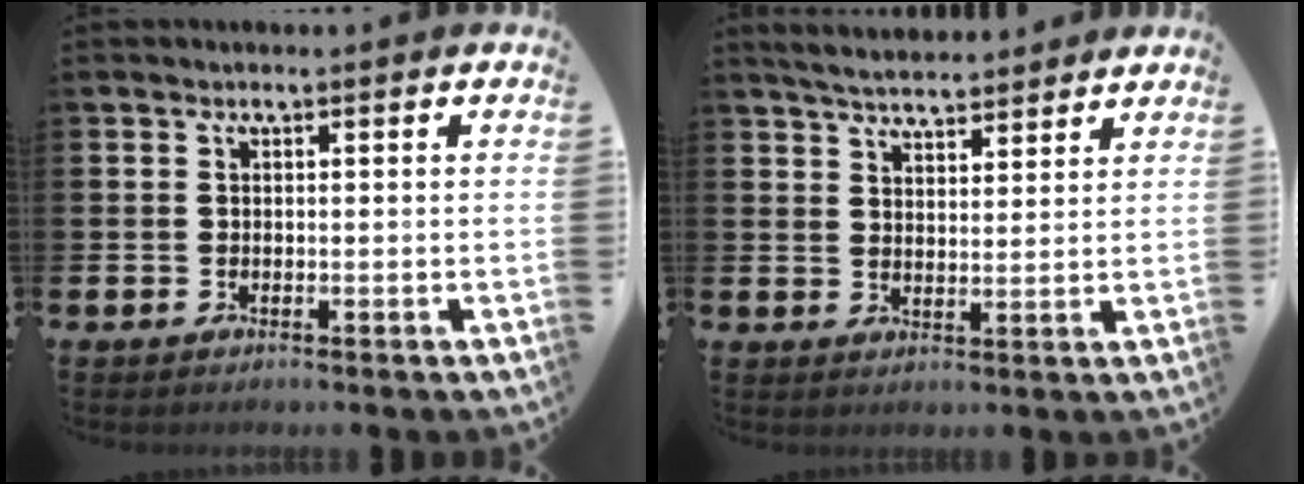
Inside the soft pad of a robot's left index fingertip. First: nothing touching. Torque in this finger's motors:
{"motor_torque": [0.92, -0.83, 0.25, 0.11]}